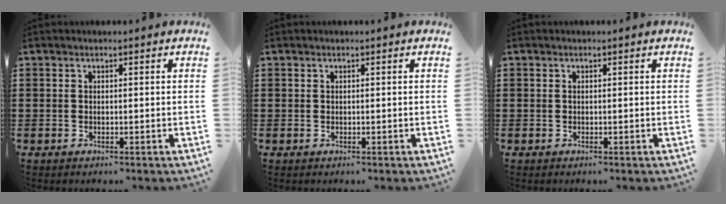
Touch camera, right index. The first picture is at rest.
{"total": 0.0}
{"total": 0.0}